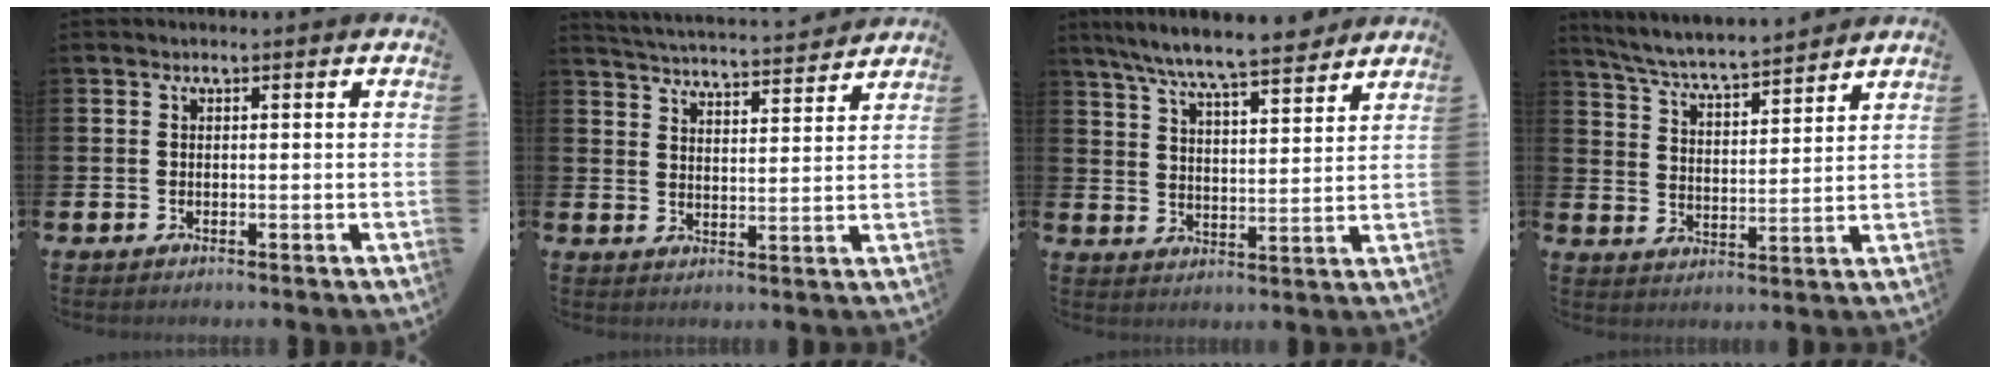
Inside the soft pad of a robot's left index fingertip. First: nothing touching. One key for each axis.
{"total": 4.7, "fx": 4.7, "fy": 0.1, "fz": 0.2, "tx": -0.027, "ty": -0.037, "tz": 0.080}
{"total": 8.2, "fx": 7.7, "fy": 0.6, "fz": 2.8, "tx": -0.077, "ty": -0.047, "tz": 0.135}
{"total": 6.0, "fx": 5.8, "fy": 0.0, "fz": 1.5, "tx": -0.055, "ty": -0.045, "tz": 0.099}